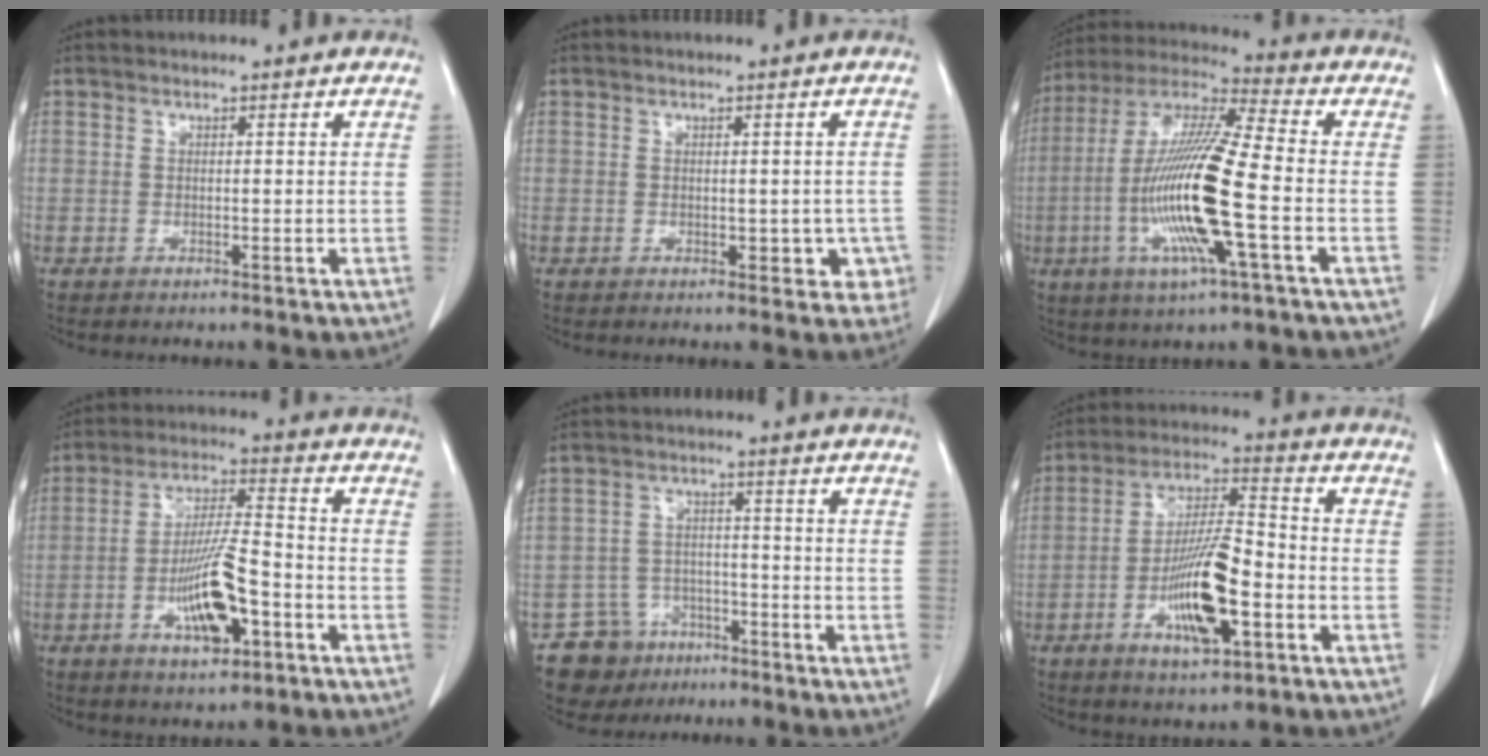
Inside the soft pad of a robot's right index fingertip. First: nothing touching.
{"total": 3.9, "force": [-0.7, 2.5, 2.9], "torque": [-0.011, 0.008, -0.002]}
{"total": 17.7, "force": [-4.0, 0.9, 17.2], "torque": [-0.356, -0.012, -0.083]}
{"total": 10.9, "force": [-4.2, 2.4, 9.8], "torque": [-0.185, 0.000, -0.072]}
{"total": 7.5, "force": [-5.2, 5.4, 0.3], "torque": [-0.002, 0.018, -0.083]}
{"total": 12.8, "force": [-4.3, 2.8, 11.7], "torque": [-0.220, -0.002, -0.074]}